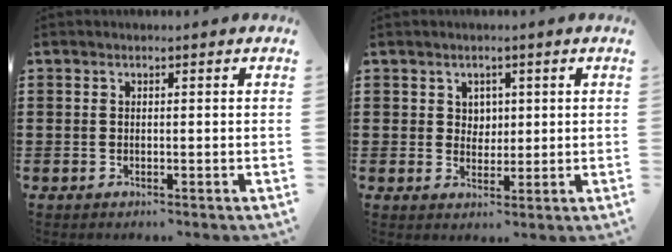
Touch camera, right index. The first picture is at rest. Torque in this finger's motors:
{"motor_torque": [-0.49, 0.69, 0.01, -0.01]}